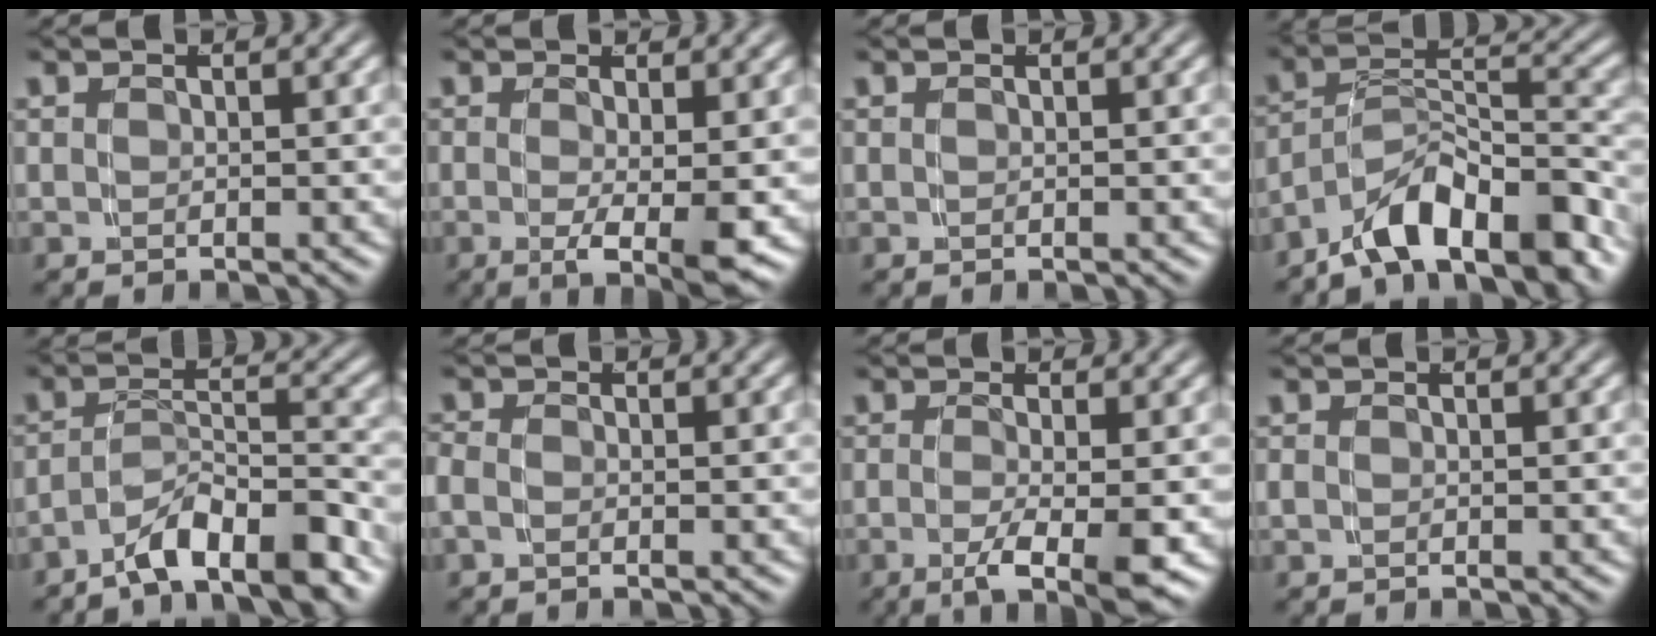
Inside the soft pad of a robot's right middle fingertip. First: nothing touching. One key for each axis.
{"total": 4.4, "fx": -1.8, "fy": 0.5, "fz": 4.0, "tx": -0.067, "ty": -0.032, "tz": -0.016}
{"total": 0.0}
{"total": 7.9, "fx": -5.8, "fy": 2.6, "fz": 4.7, "tx": -0.061, "ty": 0.000, "tz": -0.092}
{"total": 5.9, "fx": -4.8, "fy": 1.5, "fz": 3.2, "tx": -0.043, "ty": 0.000, "tz": -0.078}
{"total": 1.1, "fx": -0.5, "fy": 0.7, "fz": 0.7, "tx": -0.021, "ty": -0.007, "tz": -0.009}
{"total": 5.3, "fx": -3.1, "fy": 0.7, "fz": 4.2, "tx": -0.075, "ty": -0.035, "tz": -0.035}
{"total": 0.8, "fx": -0.3, "fy": 0.6, "fz": 0.4, "tx": -0.013, "ty": -0.002, "tz": -0.004}